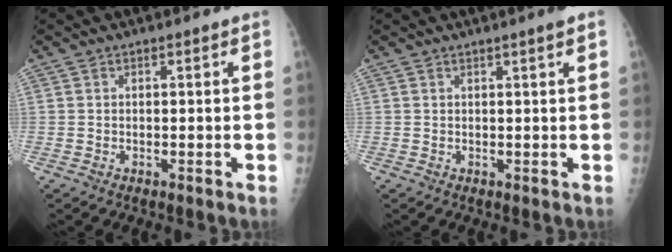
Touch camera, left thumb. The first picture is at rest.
{"total": 1.4, "force": [0.9, -0.4, 1.1], "torque": [-0.019, -0.005, 0.016]}